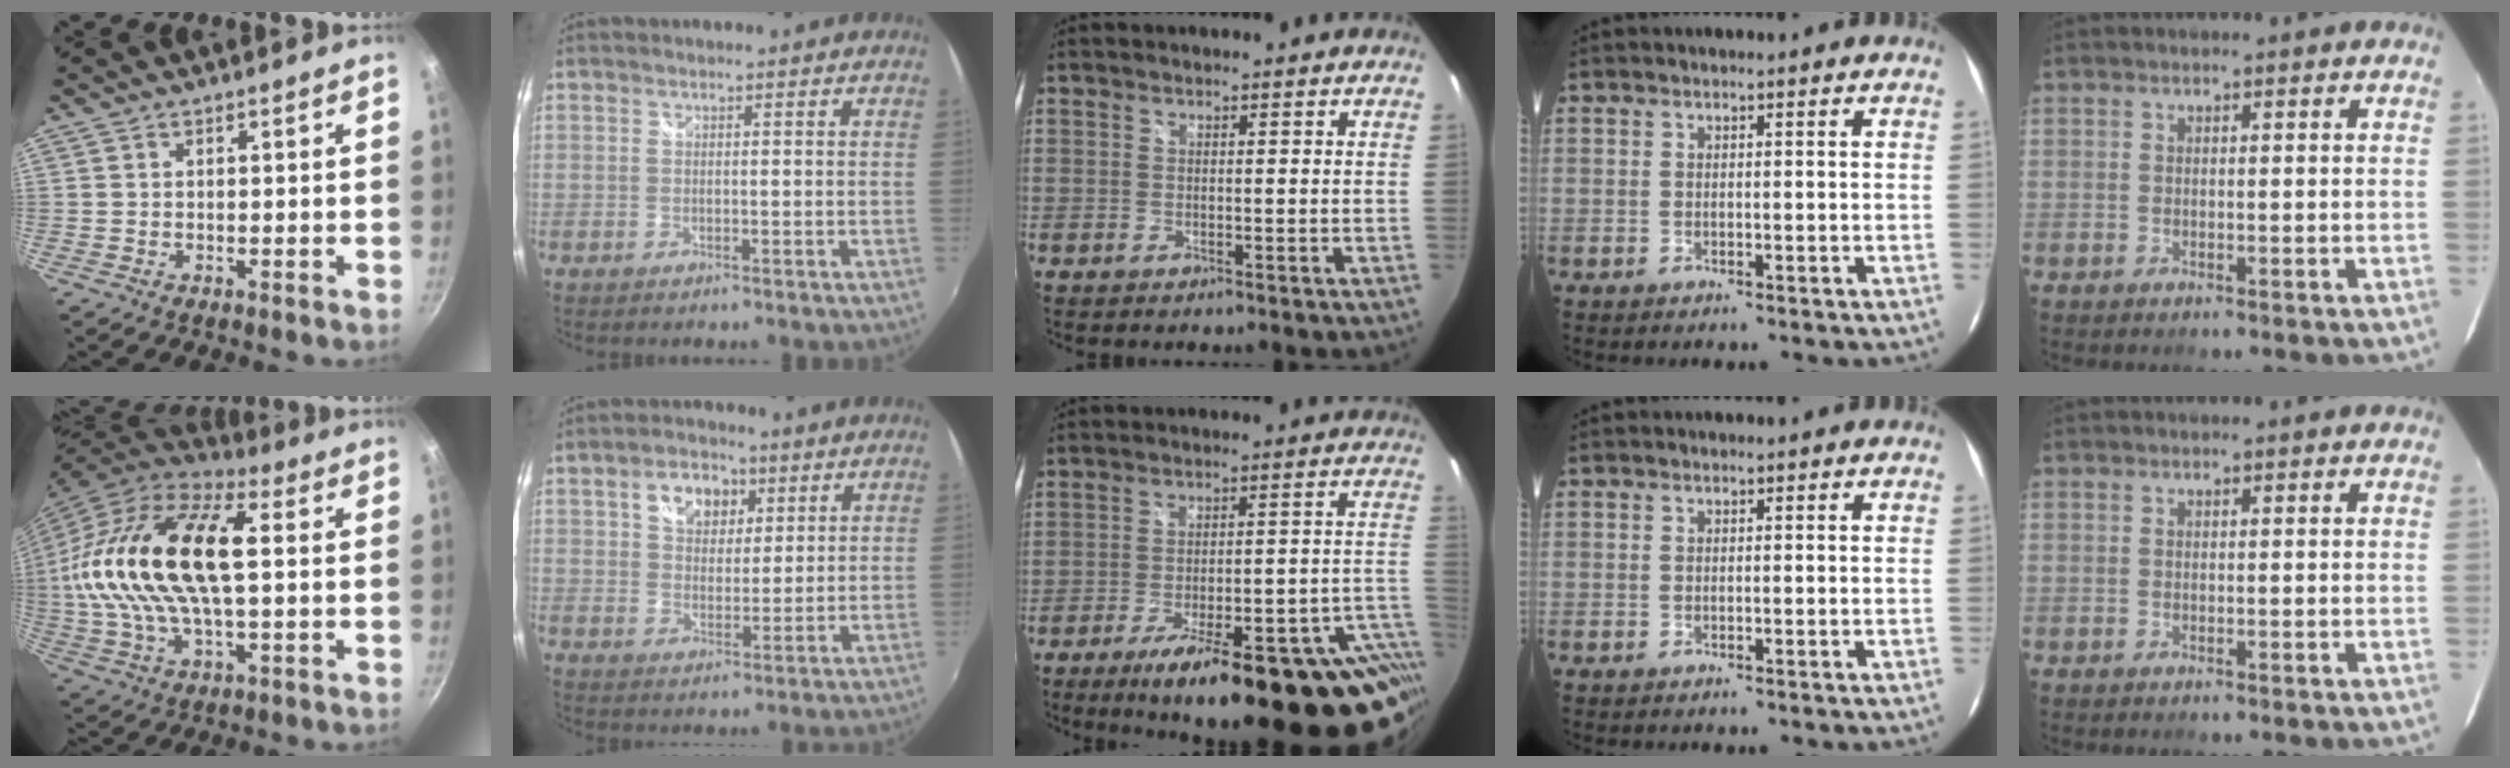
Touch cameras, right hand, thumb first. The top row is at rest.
{"thumb": {"total": 25.6, "force": [3.0, 12.3, 22.3], "torque": [-0.434, 0.028, 0.044]}, "index": {"total": 8.2, "force": [3.5, 5.8, 4.8], "torque": [-0.081, 0.020, 0.058]}, "middle": {"total": 27.0, "force": [-17.2, 5.9, 20.0], "torque": [-0.252, -0.025, -0.226]}}